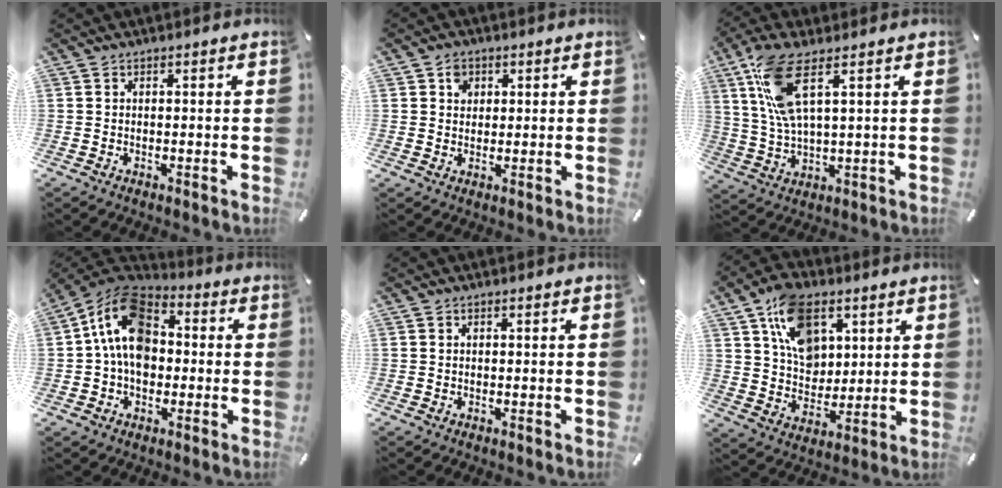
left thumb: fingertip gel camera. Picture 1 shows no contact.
{"total": 3.1, "force": [1.1, 2.8, 1.0], "torque": [-0.001, -0.003, 0.013]}
{"total": 12.0, "force": [5.2, 4.1, 10.0], "torque": [-0.221, -0.006, 0.095]}
{"total": 14.0, "force": [0.2, 10.7, 9.1], "torque": [-0.183, 0.012, 0.001]}
{"total": 0.0}
{"total": 13.8, "force": [6.1, 9.9, 7.4], "torque": [-0.128, -0.008, 0.116]}